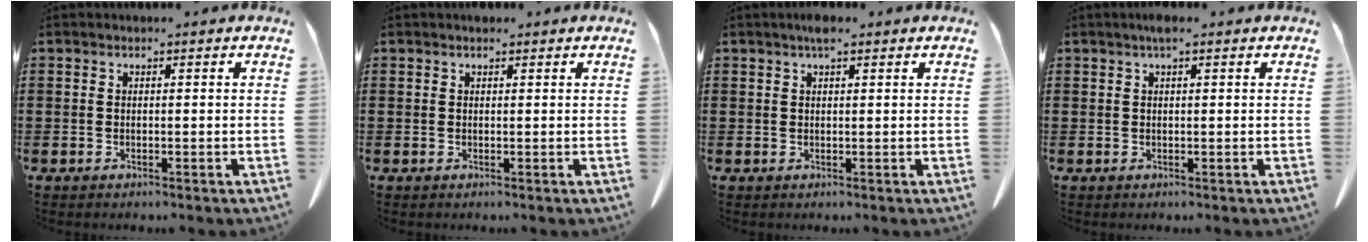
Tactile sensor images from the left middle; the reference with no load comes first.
{"total": 0.6, "force": [0.4, 0.3, 0.2], "torque": [-0.006, 0.002, 0.007]}
{"total": 1.9, "force": [1.2, 0.5, 1.4], "torque": [-0.030, 0.004, 0.021]}
{"total": 1.2, "force": [0.6, 0.2, 1.0], "torque": [-0.022, 0.003, 0.010]}